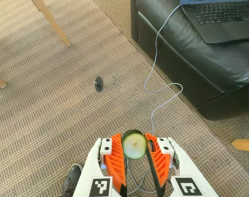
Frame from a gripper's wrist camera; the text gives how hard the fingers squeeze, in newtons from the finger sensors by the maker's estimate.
{"total": 10.2, "left": 10.0, "right": 10.4}